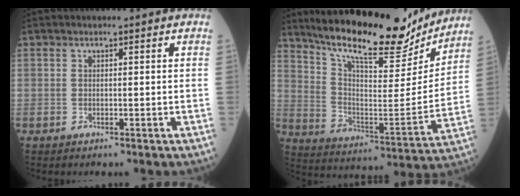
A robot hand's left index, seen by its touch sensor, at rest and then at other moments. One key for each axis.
{"total": 21.6, "fx": 18.7, "fy": 4.5, "fz": 9.8, "tx": -0.167, "ty": -0.020, "tz": 0.288}